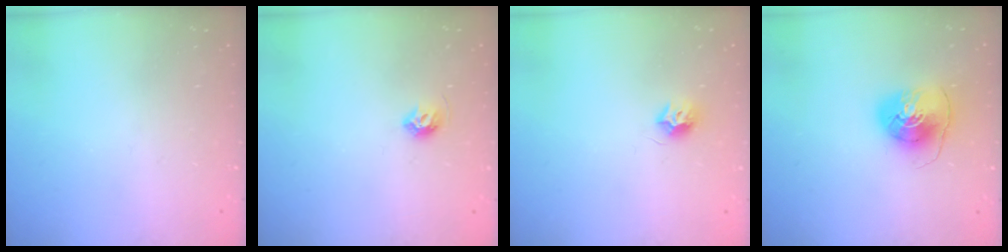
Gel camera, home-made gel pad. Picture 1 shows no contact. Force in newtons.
{"total": 5.6, "press": 5.5, "slide": 1.0}
{"total": 7.4, "press": 7.4, "slide": 0.1}
{"total": 8.5, "press": 8.4, "slide": 1.3}